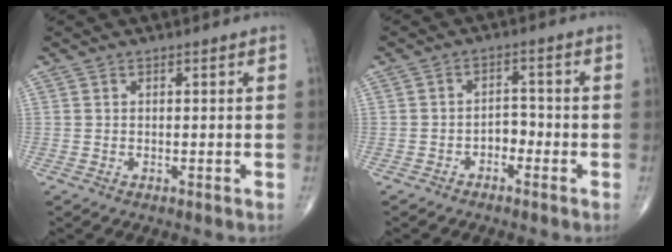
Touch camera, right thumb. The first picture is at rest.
{"total": 3.0, "force": [-1.7, 2.0, 1.5], "torque": [-0.008, 0.022, -0.031]}